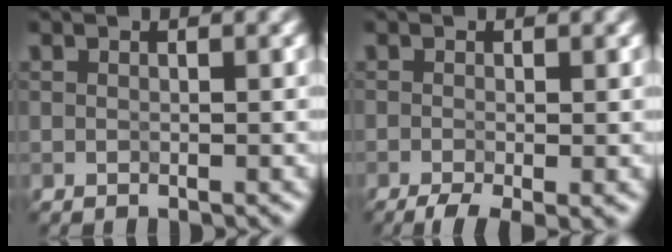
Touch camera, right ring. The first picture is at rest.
{"total": 3.6, "force": [-1.8, 0.9, 2.9], "torque": [-0.047, -0.008, -0.031]}